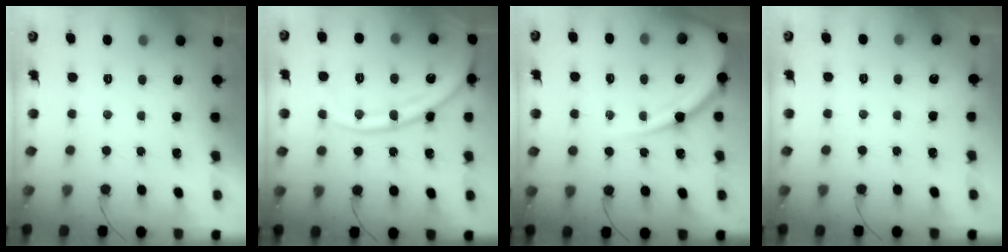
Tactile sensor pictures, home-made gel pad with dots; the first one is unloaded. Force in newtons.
{"total": 17.8, "press": 17.7, "slide": 1.8}
{"total": 14.5, "press": 14.4, "slide": 1.6}
{"total": 1.2, "press": 1.2, "slide": 0.3}